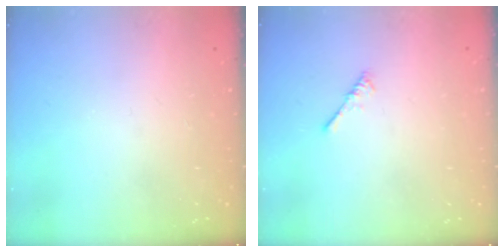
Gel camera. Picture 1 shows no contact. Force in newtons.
{"total": 0.0}